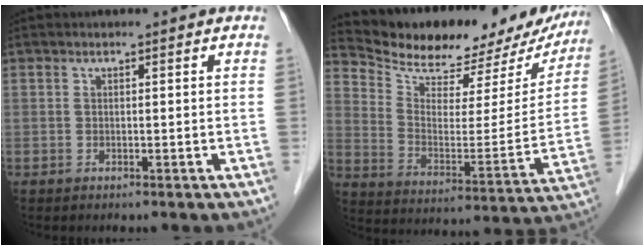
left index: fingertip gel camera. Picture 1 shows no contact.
{"total": 22.7, "force": [20.4, 6.6, 7.4], "torque": [-0.108, -0.028, 0.281]}